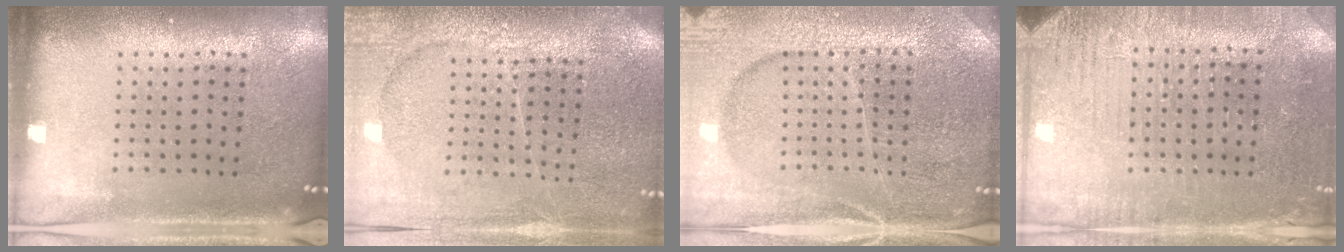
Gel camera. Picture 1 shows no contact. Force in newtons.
{"total": 3.7, "press": 3.3, "slide": 1.6}
{"total": 4.2, "press": 4.0, "slide": 1.2}
{"total": 3.0, "press": 2.9, "slide": 0.7}